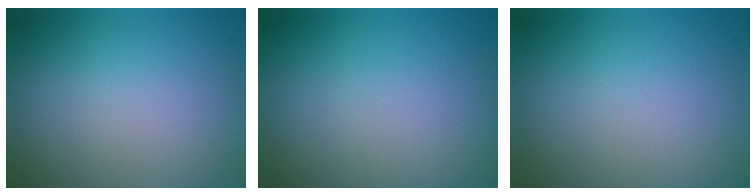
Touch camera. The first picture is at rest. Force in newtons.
{"total": 0.0}
{"total": 0.0}